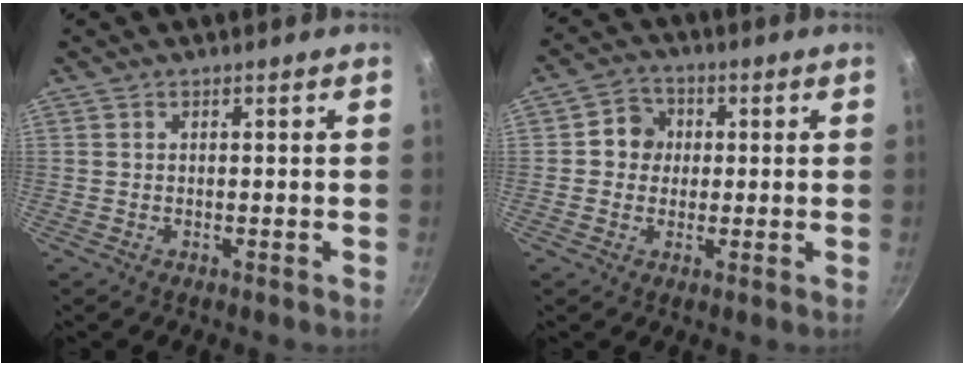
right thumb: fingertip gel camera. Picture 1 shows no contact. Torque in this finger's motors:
{"motor_torque": [0.58, 0.93, 0.45, -0.24, 0.06]}